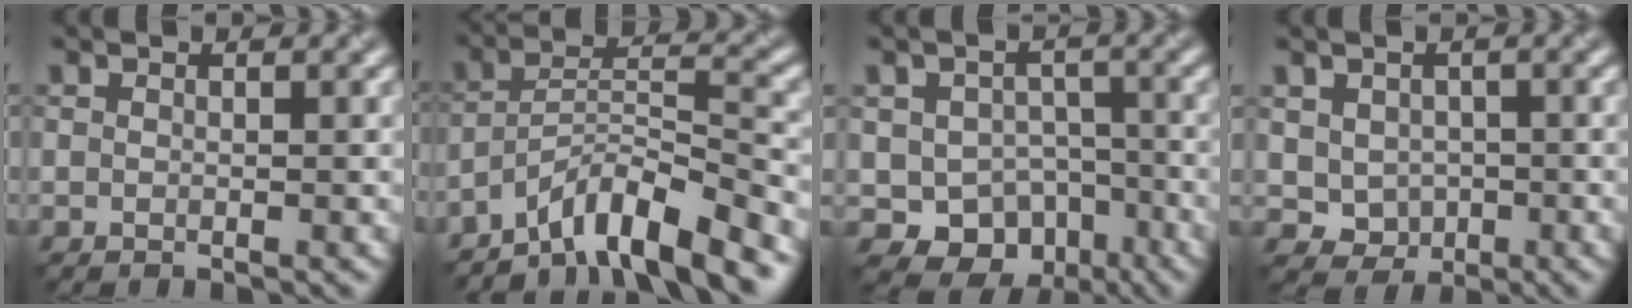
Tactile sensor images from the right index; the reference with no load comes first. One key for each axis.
{"total": 7.2, "fx": -5.8, "fy": 1.0, "fz": 4.3, "tx": -0.062, "ty": 0.011, "tz": -0.103}
{"total": 7.2, "fx": -3.2, "fy": 5.6, "fz": 3.1, "tx": -0.025, "ty": -0.008, "tz": -0.037}
{"total": 2.9, "fx": 0.1, "fy": 2.6, "fz": 1.4, "tx": -0.024, "ty": -0.008, "tz": 0.007}